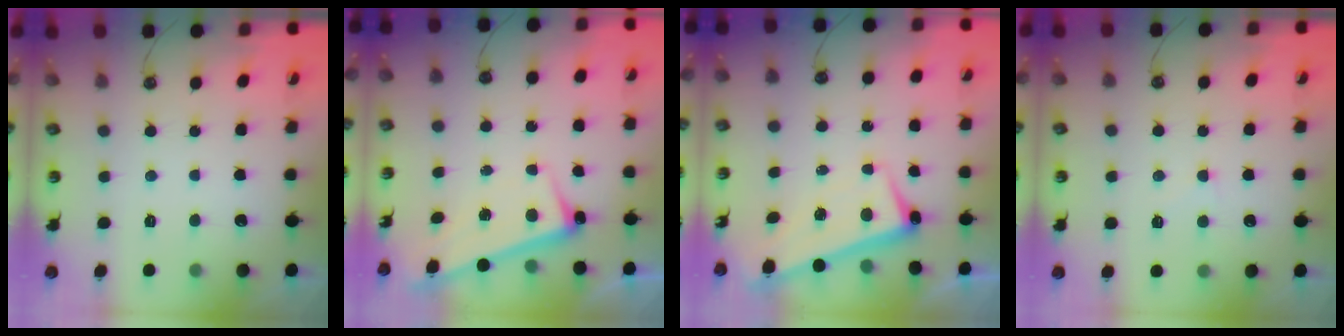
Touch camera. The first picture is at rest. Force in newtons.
{"total": 2.6, "press": 2.5, "slide": 0.7}
{"total": 2.6, "press": 2.4, "slide": 0.8}
{"total": 0.9, "press": 0.4, "slide": 0.8}